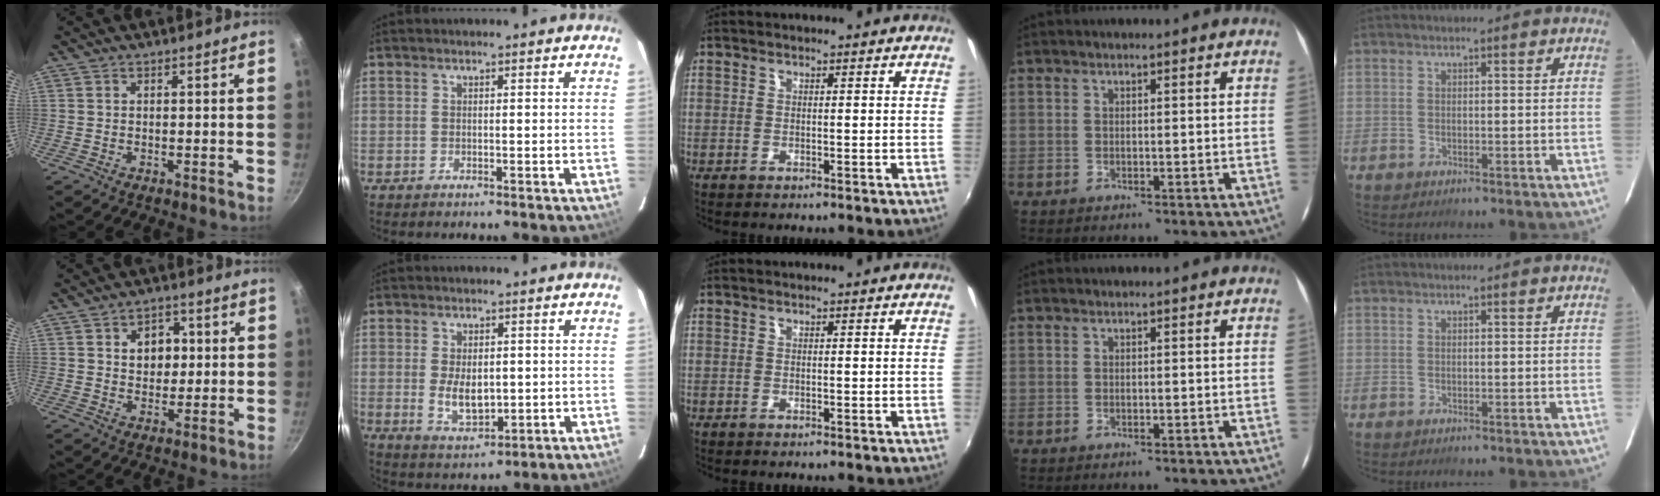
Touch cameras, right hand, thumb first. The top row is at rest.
{"thumb": {"total": 6.7, "force": [1.4, 5.2, 4.0], "torque": [-0.030, 0.001, 0.021]}, "index": {"total": 6.7, "force": [-0.3, 3.9, 5.4], "torque": [-0.102, -0.010, 0.005]}}